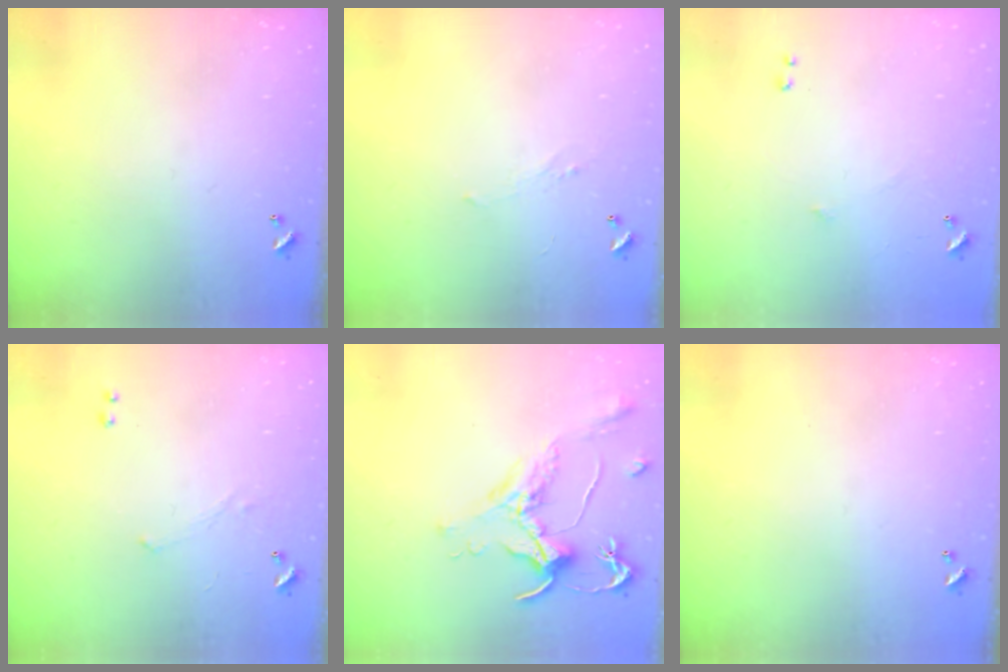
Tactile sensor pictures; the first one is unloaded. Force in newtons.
{"total": 1.3, "press": 1.1, "slide": 0.7}
{"total": 6.0, "press": 5.9, "slide": 0.8}
{"total": 1.2, "press": 1.1, "slide": 0.5}
{"total": 1.6, "press": 1.5, "slide": 0.7}
{"total": 0.0}